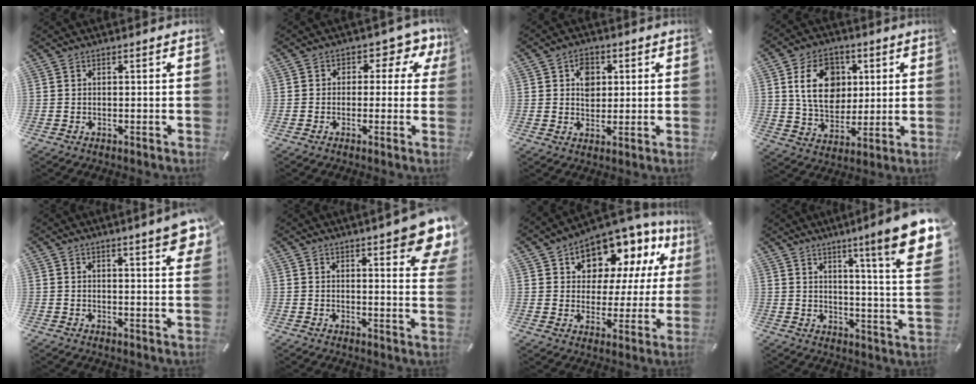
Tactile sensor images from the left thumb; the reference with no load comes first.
{"total": 5.2, "force": [0.3, 3.9, 3.5], "torque": [-0.049, 0.000, 0.000]}
{"total": 5.6, "force": [1.2, 4.6, 2.9], "torque": [-0.028, -0.008, 0.015]}
{"total": 13.4, "force": [3.4, 10.4, 7.8], "torque": [-0.134, 0.005, 0.064]}
{"total": 5.8, "force": [3.8, 0.7, 4.4], "torque": [-0.062, -0.025, 0.060]}
{"total": 10.5, "force": [6.9, 2.4, 7.5], "torque": [-0.102, -0.046, 0.118]}
{"total": 11.0, "force": [8.2, 6.6, 3.0], "torque": [-0.058, -0.080, 0.147]}
{"total": 14.6, "force": [8.8, 0.6, 11.6], "torque": [-0.171, -0.080, 0.127]}